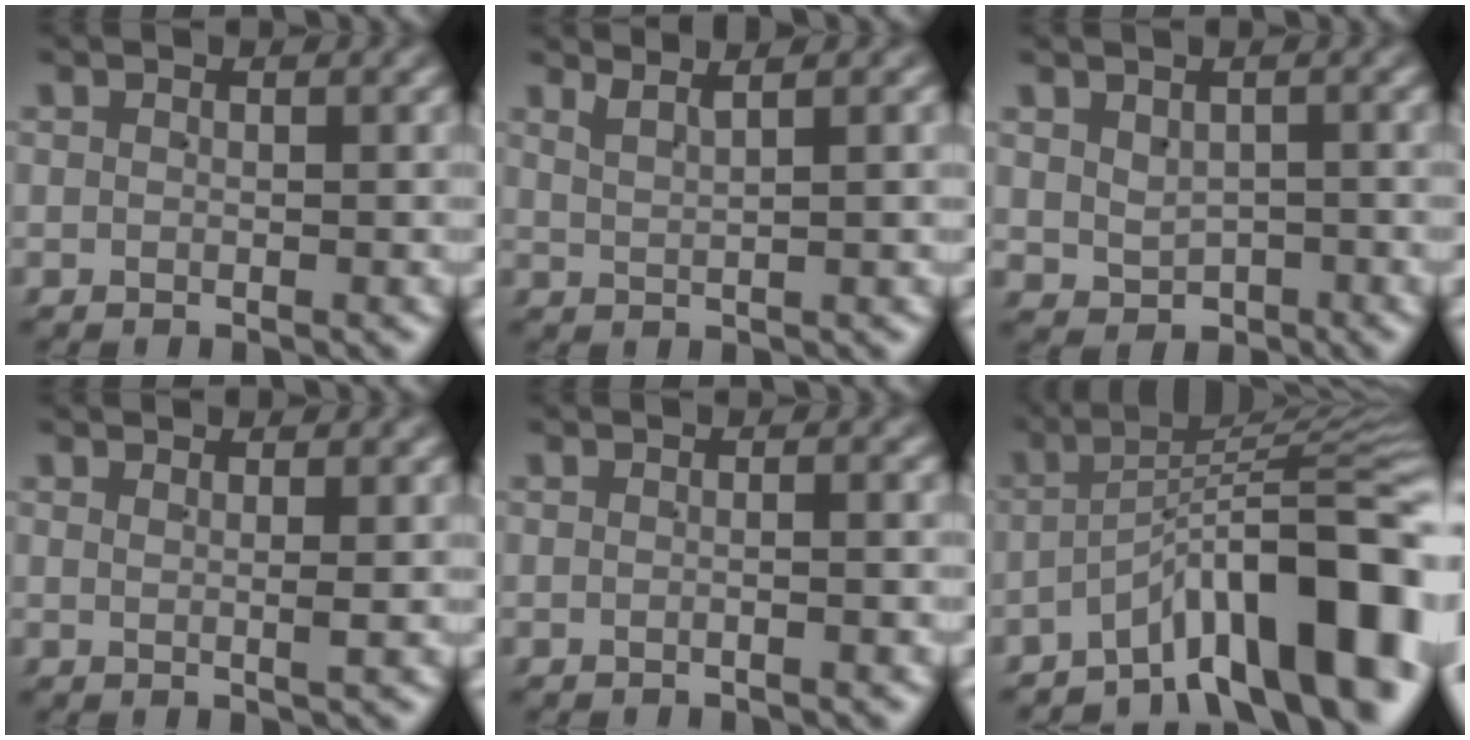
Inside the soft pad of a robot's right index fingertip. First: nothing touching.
{"total": 2.2, "force": [1.9, -0.3, 1.0], "torque": [-0.016, 0.001, 0.036]}
{"total": 1.6, "force": [0.0, 1.5, 0.6], "torque": [0.004, -0.011, 0.012]}
{"total": 1.1, "force": [0.5, -0.6, 0.8], "torque": [-0.014, -0.004, 0.013]}
{"total": 0.7, "force": [-0.5, -0.2, 0.4], "torque": [-0.006, 0.004, -0.011]}
{"total": 12.1, "force": [-5.3, 4.9, 9.7], "torque": [-0.136, -0.011, -0.074]}